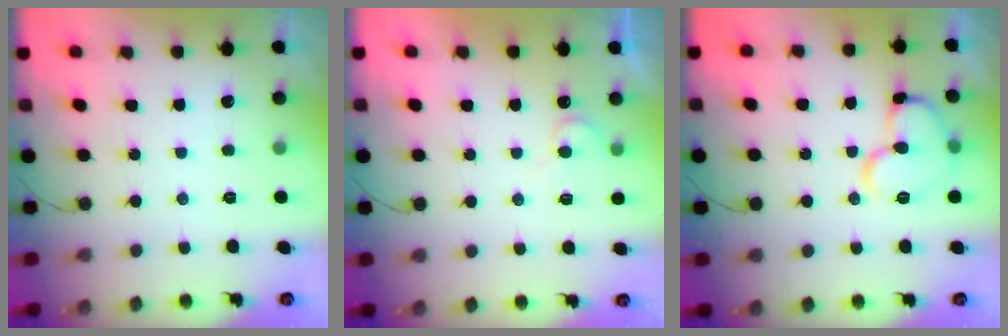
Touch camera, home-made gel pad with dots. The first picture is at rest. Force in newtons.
{"total": 4.9, "press": 4.9, "slide": 0.4}
{"total": 12.5, "press": 12.4, "slide": 1.6}